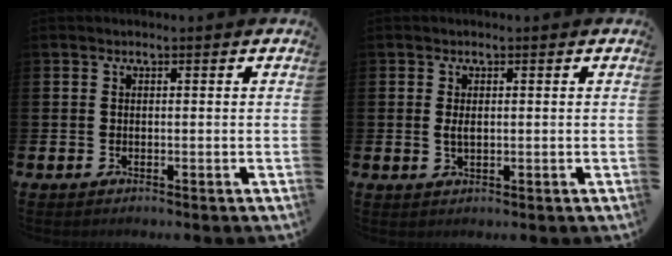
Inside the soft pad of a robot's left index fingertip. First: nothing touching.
{"total": 1.3, "force": [0.2, 0.7, 1.1], "torque": [-0.019, 0.002, 0.002]}